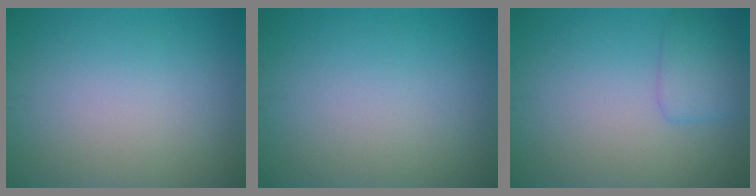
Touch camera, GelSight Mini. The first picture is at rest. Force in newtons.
{"total": 0.0}
{"total": 2.3, "press": 2.3, "slide": 0.1}